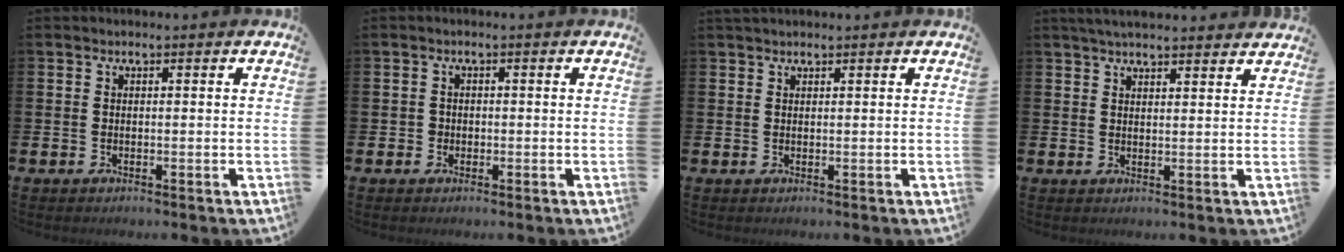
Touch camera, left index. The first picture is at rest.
{"total": 1.2, "force": [-0.2, 1.1, 0.3], "torque": [0.002, 0.004, -0.008]}
{"total": 1.0, "force": [1.0, 0.2, 0.2], "torque": [0.003, 0.000, 0.016]}
{"total": 3.6, "force": [3.5, 0.3, 0.8], "torque": [-0.023, -0.010, 0.064]}